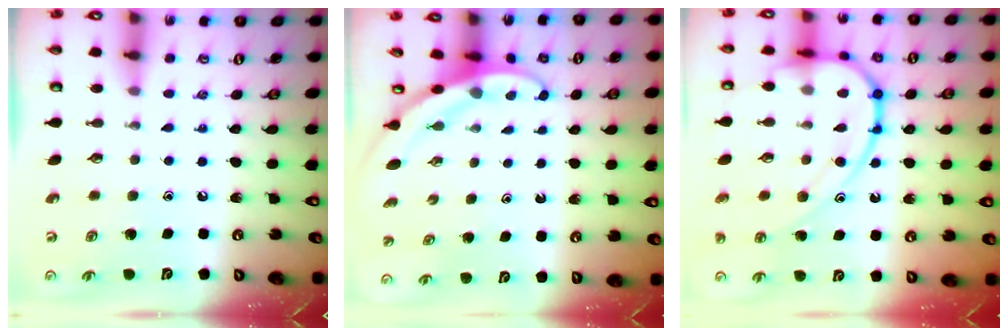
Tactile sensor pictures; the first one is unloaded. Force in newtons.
{"total": 3.0, "press": 3.0, "slide": 0.1}
{"total": 16.5, "press": 16.5, "slide": 0.8}